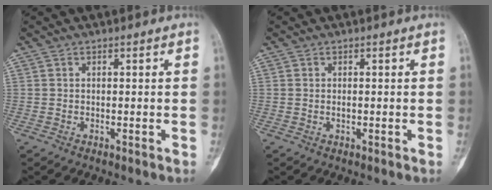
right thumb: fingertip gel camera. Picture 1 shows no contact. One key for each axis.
{"total": 0.7, "fx": -0.1, "fy": 0.4, "fz": 0.5, "tx": -0.012, "ty": 0.000, "tz": -0.002}